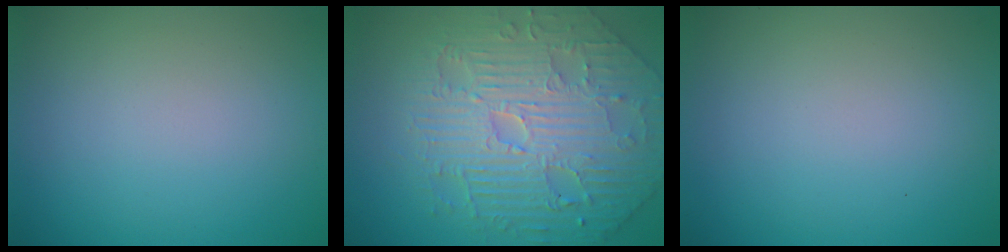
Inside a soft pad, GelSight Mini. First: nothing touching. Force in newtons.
{"total": 6.9, "press": 5.9, "slide": 3.5}
{"total": 0.0}